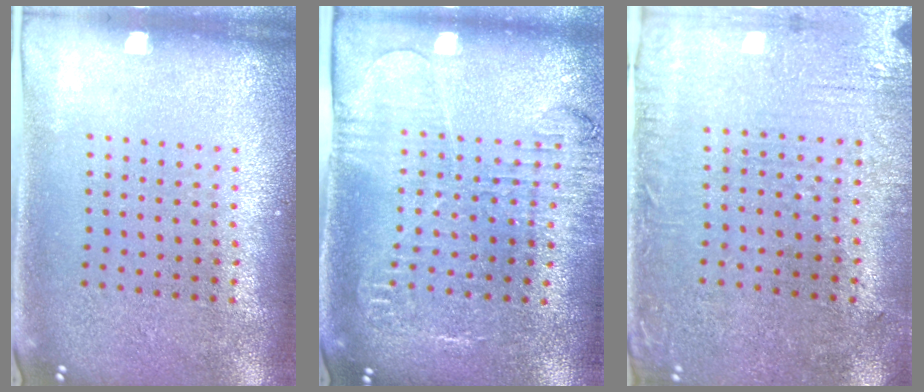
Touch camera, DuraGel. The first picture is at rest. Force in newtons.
{"total": 2.0, "press": 2.0, "slide": 0.1}
{"total": 0.6, "press": 0.3, "slide": 0.5}